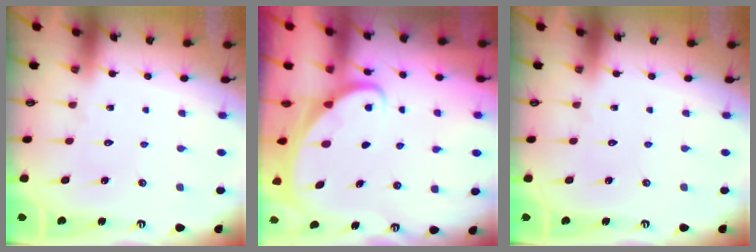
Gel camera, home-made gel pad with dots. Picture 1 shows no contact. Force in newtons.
{"total": 2.9, "press": 2.9, "slide": 0.3}
{"total": 0.0}